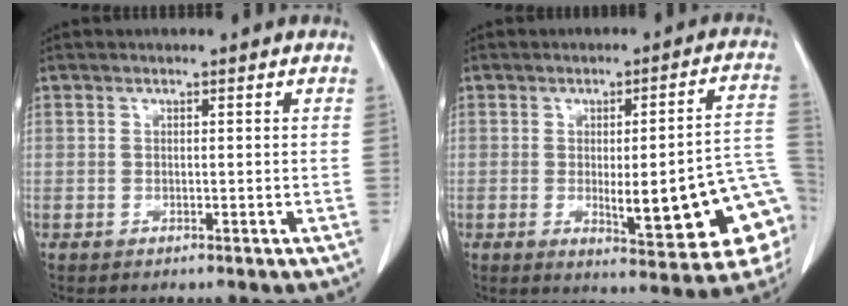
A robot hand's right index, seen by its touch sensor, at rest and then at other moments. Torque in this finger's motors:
{"motor_torque": [1.70, -0.44, 0.58, 0.06]}